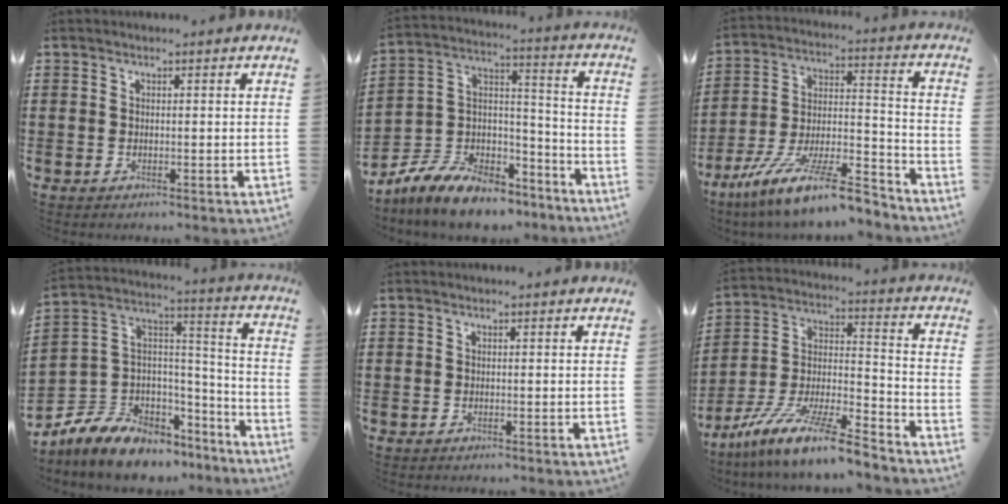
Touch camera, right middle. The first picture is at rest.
{"total": 9.7, "force": [-8.4, 3.4, 3.5], "torque": [-0.076, 0.024, -0.164]}
{"total": 14.3, "force": [-11.9, 1.6, 7.8], "torque": [-0.136, 0.033, -0.222]}
{"total": 8.4, "force": [-6.5, 4.8, 2.2], "torque": [-0.073, 0.002, -0.130]}
{"total": 0.0}
{"total": 12.5, "force": [-10.8, 0.8, 6.3], "torque": [-0.110, 0.023, -0.208]}